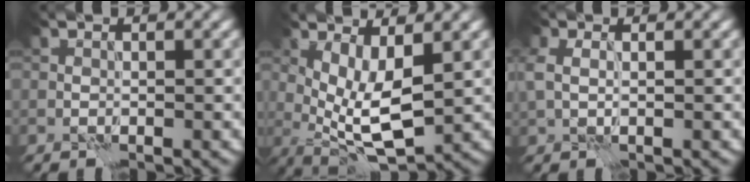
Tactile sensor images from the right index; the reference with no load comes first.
{"total": 6.3, "force": [0.7, 2.2, 5.9], "torque": [-0.114, -0.009, 0.016]}
{"total": 2.4, "force": [0.5, 1.5, 1.8], "torque": [-0.044, 0.008, 0.010]}